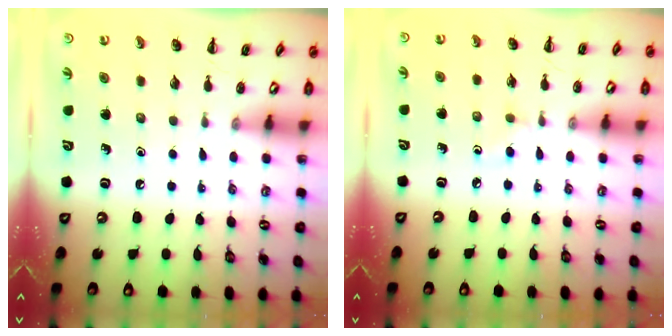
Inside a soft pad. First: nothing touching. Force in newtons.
{"total": 2.0, "press": 1.8, "slide": 0.8}